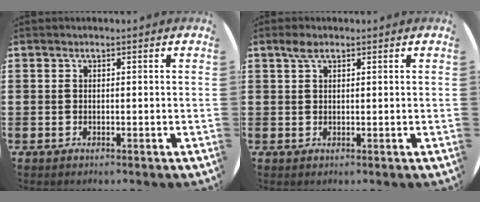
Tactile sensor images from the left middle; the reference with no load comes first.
{"total": 1.7, "force": [1.1, 0.8, 1.1], "torque": [-0.025, 0.005, 0.019]}